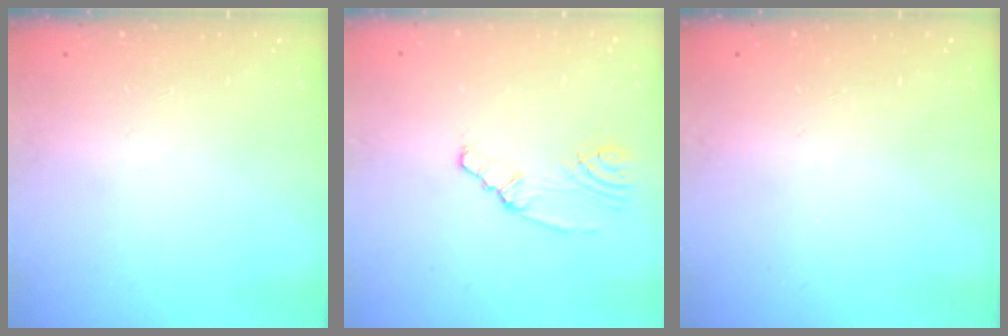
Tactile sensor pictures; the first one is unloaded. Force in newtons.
{"total": 2.2, "press": 2.2, "slide": 0.4}
{"total": 0.0}